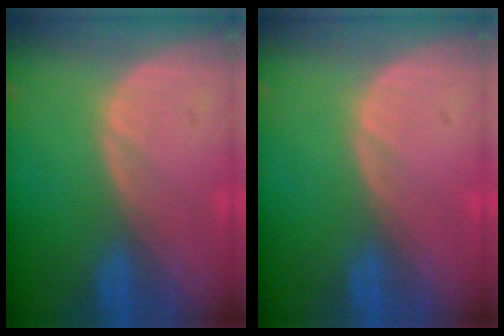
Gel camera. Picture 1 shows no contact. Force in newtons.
{"total": 0.0}